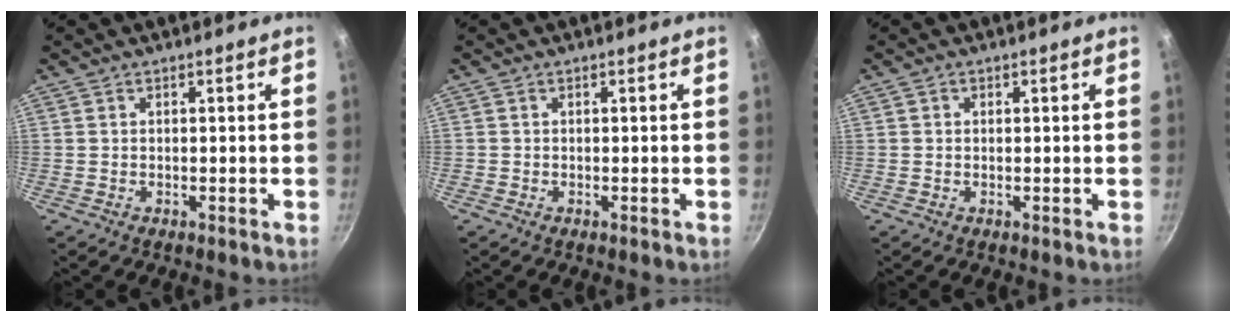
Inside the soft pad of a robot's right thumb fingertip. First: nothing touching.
{"total": 0.0}
{"total": 0.7, "force": [0.1, 0.7, 0.2], "torque": [0.000, 0.002, 0.000]}